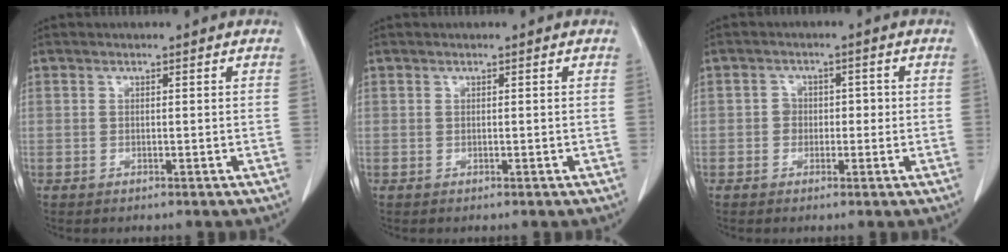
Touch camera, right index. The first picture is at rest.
{"total": 0.0}
{"total": 2.8, "force": [-0.3, 2.3, 1.4], "torque": [-0.010, 0.015, -0.007]}